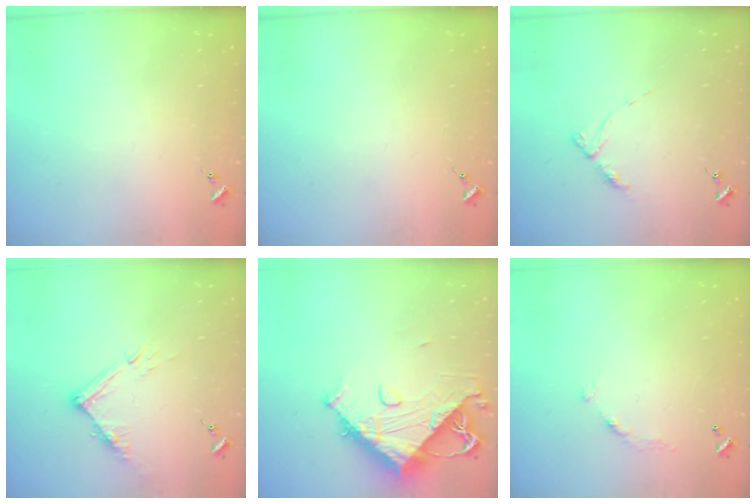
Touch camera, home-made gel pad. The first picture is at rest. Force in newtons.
{"total": 0.0}
{"total": 5.2, "press": 5.1, "slide": 0.6}
{"total": 10.5, "press": 10.5, "slide": 0.8}
{"total": 13.1, "press": 13.0, "slide": 1.5}
{"total": 6.0, "press": 6.0, "slide": 0.4}